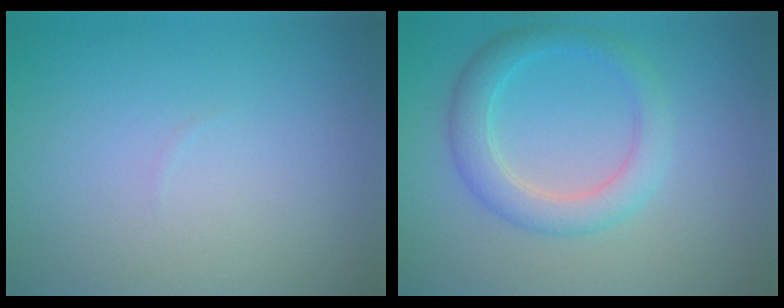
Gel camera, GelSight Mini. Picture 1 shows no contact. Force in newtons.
{"total": 3.5, "press": 3.5, "slide": 0.2}